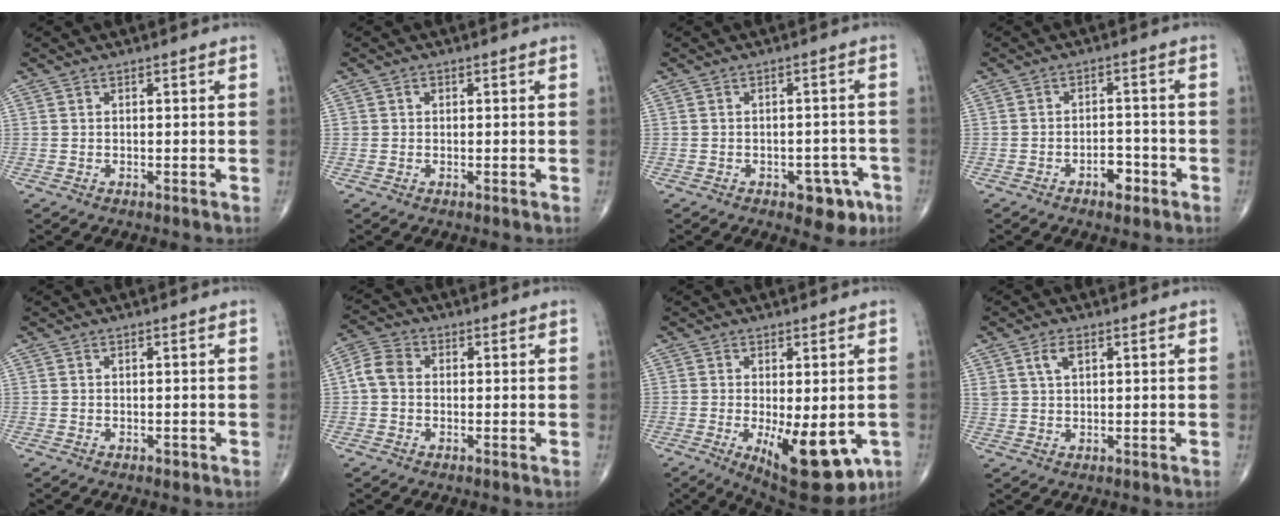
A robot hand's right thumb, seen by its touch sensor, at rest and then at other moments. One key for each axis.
{"total": 1.0, "fx": 0.3, "fy": 0.9, "fz": 0.4, "tx": 0.001, "ty": 0.002, "tz": 0.003}
{"total": 6.4, "fx": -3.3, "fy": 3.6, "fz": 4.1, "tx": -0.024, "ty": 0.021, "tz": -0.037}
{"total": 4.1, "fx": -2.3, "fy": 2.2, "fz": 2.6, "tx": -0.022, "ty": 0.020, "tz": -0.034}
{"total": 0.6, "fx": -0.3, "fy": 0.4, "fz": 0.3, "tx": -0.004, "ty": 0.000, "tz": -0.005}
{"total": 4.8, "fx": 0.0, "fy": 3.8, "fz": 3.0, "tx": -0.057, "ty": 0.016, "tz": -0.010}
{"total": 14.4, "fx": -4.4, "fy": 5.8, "fz": 12.4, "tx": -0.152, "ty": -0.019, "tz": -0.045}
{"total": 3.3, "fx": 1.6, "fy": 1.7, "fz": 2.3, "tx": -0.042, "ty": -0.001, "tz": 0.033}